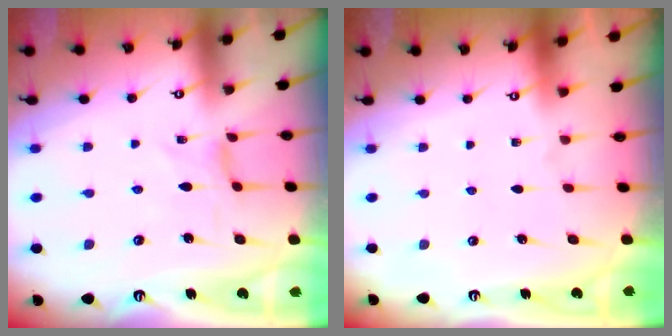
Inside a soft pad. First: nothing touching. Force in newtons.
{"total": 0.0}